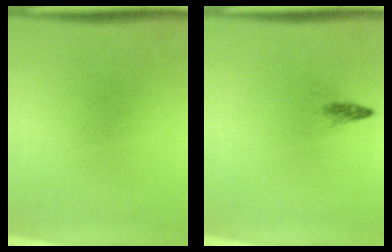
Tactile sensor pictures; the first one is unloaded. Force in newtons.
{"total": 1.0}